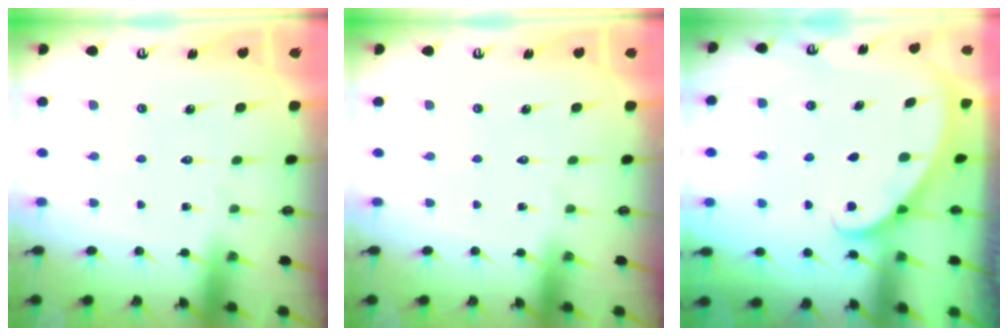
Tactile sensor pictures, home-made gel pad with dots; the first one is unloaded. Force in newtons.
{"total": 0.0}
{"total": 2.1, "press": 2.1, "slide": 0.1}